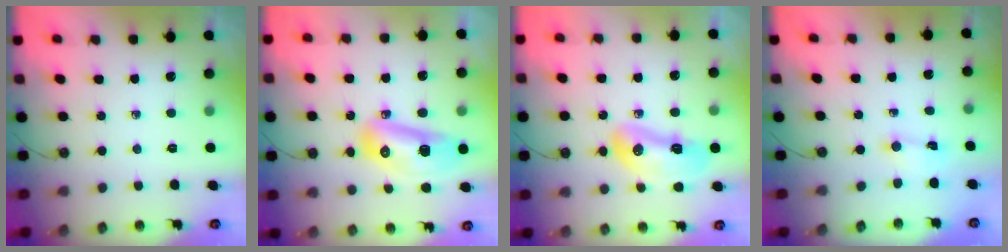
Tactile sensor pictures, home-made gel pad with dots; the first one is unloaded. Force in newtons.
{"total": 14.0, "press": 13.8, "slide": 1.9}
{"total": 11.8, "press": 11.7, "slide": 1.2}
{"total": 0.5, "press": 0.5, "slide": 0.2}